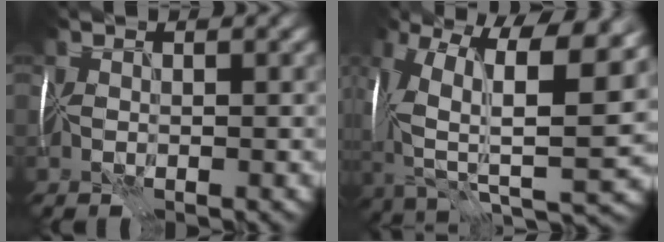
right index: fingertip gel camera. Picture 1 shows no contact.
{"total": 15.2, "force": [3.3, 6.3, 13.4], "torque": [-0.227, 0.010, 0.061]}